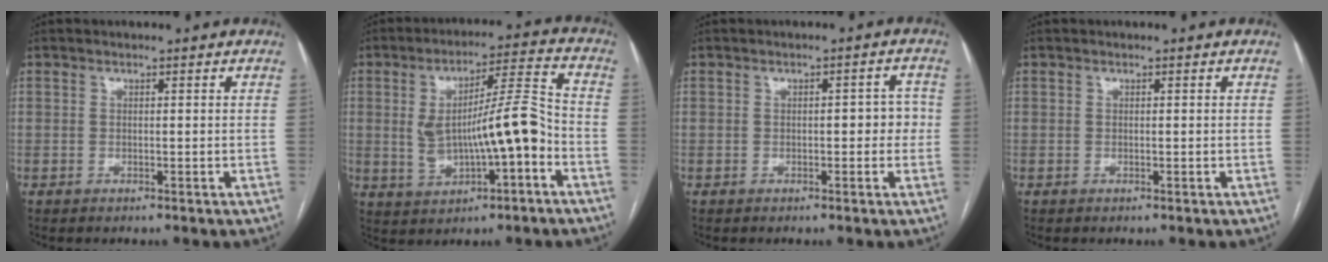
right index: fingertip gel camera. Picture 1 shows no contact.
{"total": 12.3, "force": [-1.8, 2.3, 11.9], "torque": [-0.207, 0.021, -0.022]}
{"total": 3.2, "force": [-0.3, 1.5, 2.8], "torque": [-0.025, 0.015, -0.004]}
{"total": 0.0}